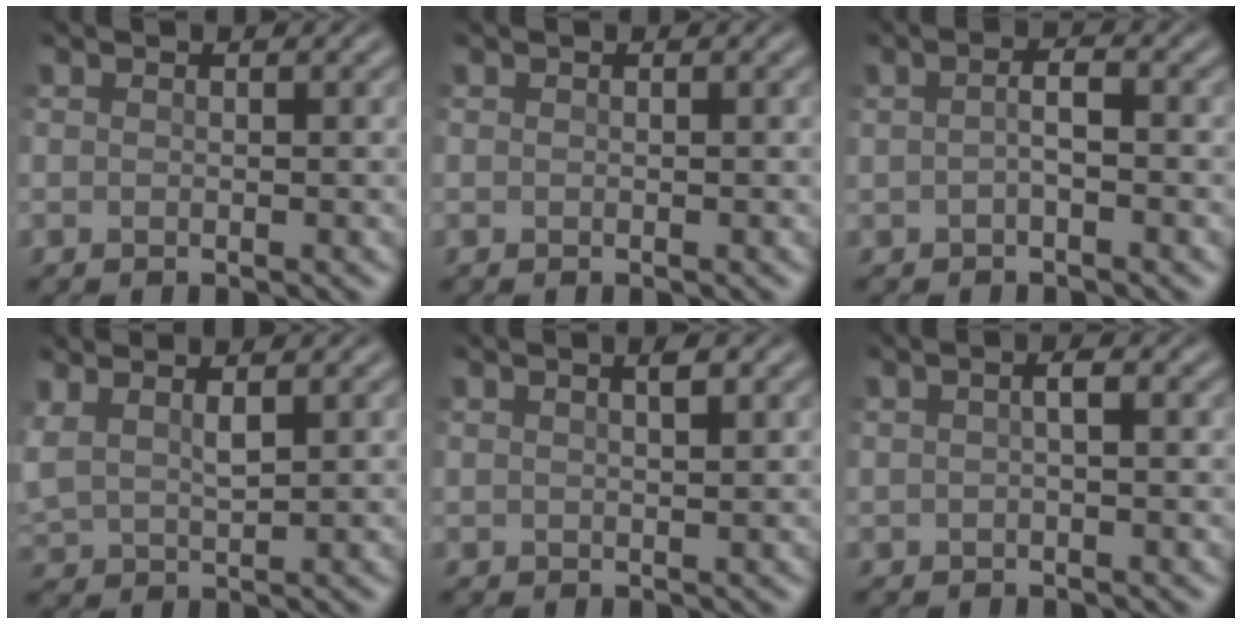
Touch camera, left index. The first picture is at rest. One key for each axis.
{"total": 0.0}
{"total": 1.6, "fx": -0.4, "fy": 0.5, "fz": 1.5, "tx": -0.031, "ty": 0.003, "tz": -0.011}
{"total": 2.9, "fx": 1.5, "fy": 1.0, "fz": 2.3, "tx": -0.065, "ty": 0.003, "tz": 0.032}
{"total": 1.4, "fx": 0.9, "fy": 0.3, "fz": 1.1, "tx": -0.019, "ty": 0.002, "tz": 0.014}
{"total": 1.1, "fx": 0.1, "fy": 0.2, "fz": 1.0, "tx": -0.023, "ty": 0.002, "tz": 0.001}